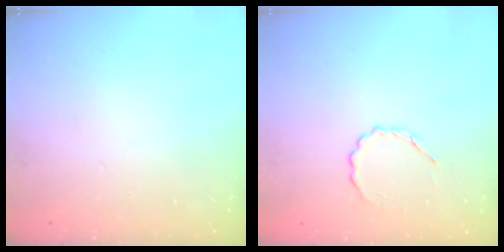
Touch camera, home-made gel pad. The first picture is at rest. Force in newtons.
{"total": 3.0, "press": 2.8, "slide": 1.0}